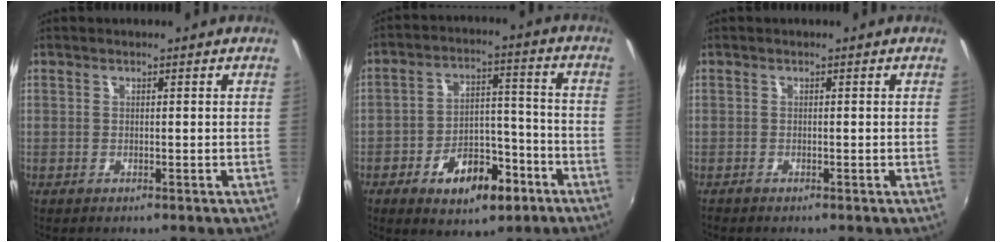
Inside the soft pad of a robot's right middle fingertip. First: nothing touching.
{"total": 11.7, "force": [-6.4, 6.4, 7.4], "torque": [-0.132, 0.023, -0.087]}
{"total": 0.5, "force": [-0.5, 0.1, 0.1], "torque": [-0.002, -0.004, -0.011]}